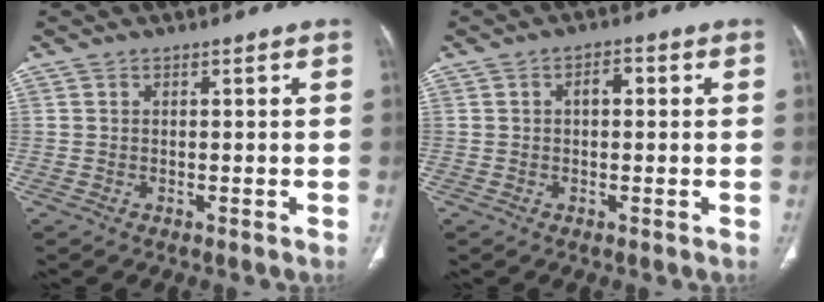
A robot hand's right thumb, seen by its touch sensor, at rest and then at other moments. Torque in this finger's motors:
{"motor_torque": [0.46, 0.69, 0.29, 0.39, 0.05]}